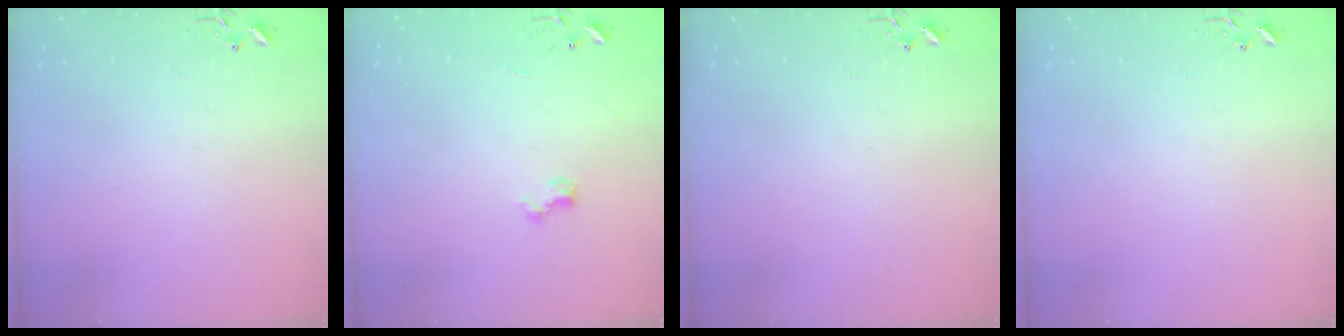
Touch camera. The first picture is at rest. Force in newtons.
{"total": 6.0, "press": 6.0, "slide": 0.7}
{"total": 0.0}
{"total": 0.0}